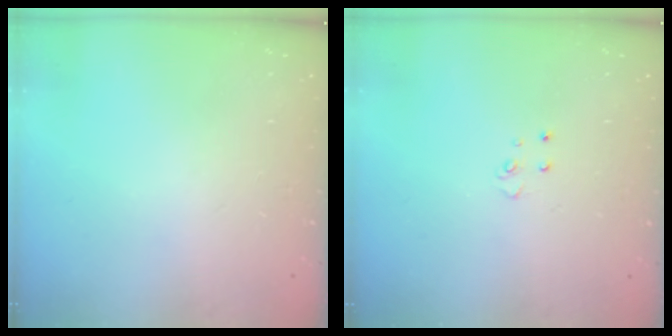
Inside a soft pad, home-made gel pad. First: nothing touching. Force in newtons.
{"total": 4.0, "press": 3.9, "slide": 0.4}